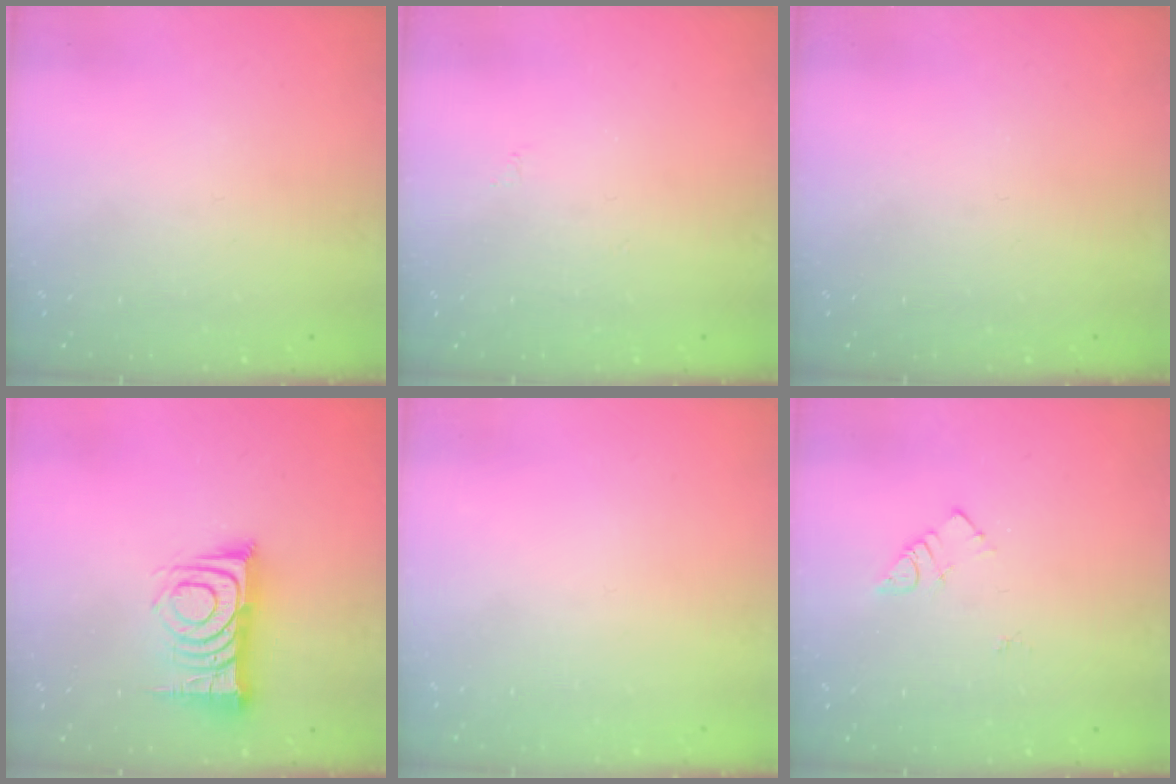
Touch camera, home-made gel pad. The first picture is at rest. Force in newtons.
{"total": 3.4, "press": 3.3, "slide": 0.5}
{"total": 0.0}
{"total": 12.7, "press": 12.6, "slide": 0.9}
{"total": 1.5, "press": 1.5, "slide": 0.1}
{"total": 4.1, "press": 4.0, "slide": 0.7}